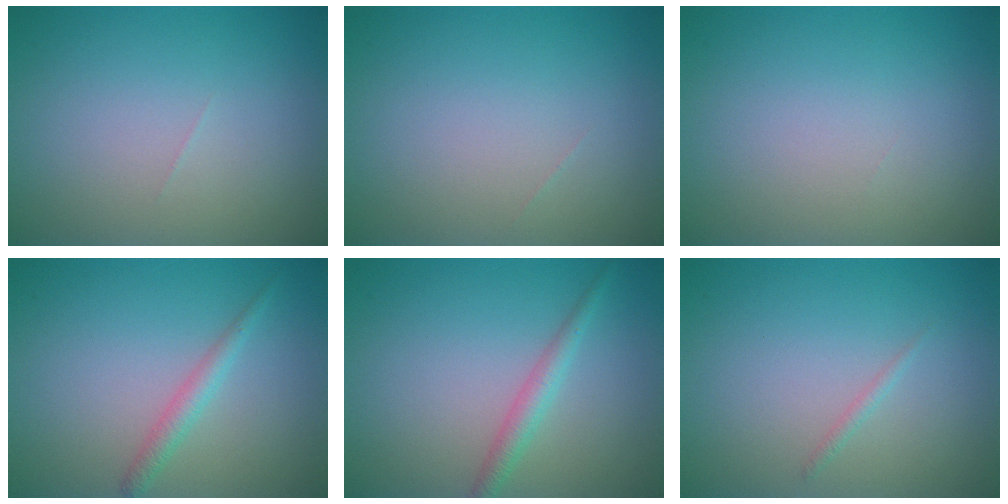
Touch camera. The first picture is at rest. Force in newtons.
{"total": 0.0}
{"total": 0.0}
{"total": 1.6, "press": 1.6, "slide": 0.0}
{"total": 2.0, "press": 2.0, "slide": 0.0}
{"total": 0.6, "press": 0.6, "slide": 0.0}